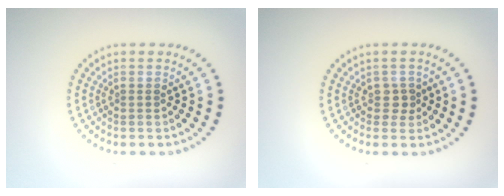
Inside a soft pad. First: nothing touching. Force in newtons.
{"total": 1.2, "press": 1.1, "slide": 0.6}